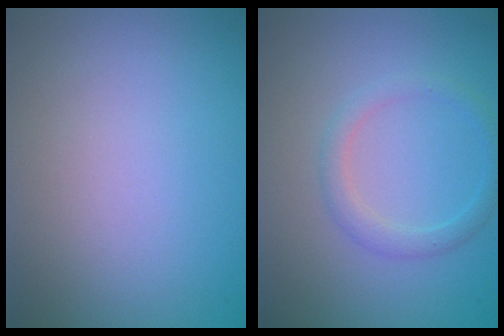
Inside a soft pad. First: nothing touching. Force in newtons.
{"total": 1.9, "press": 1.8, "slide": 0.1}